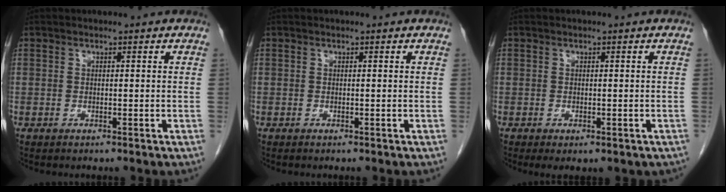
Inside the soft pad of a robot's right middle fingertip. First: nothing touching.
{"total": 0.0}
{"total": 3.0, "force": [-1.8, 1.6, 1.8], "torque": [-0.021, -0.006, -0.019]}